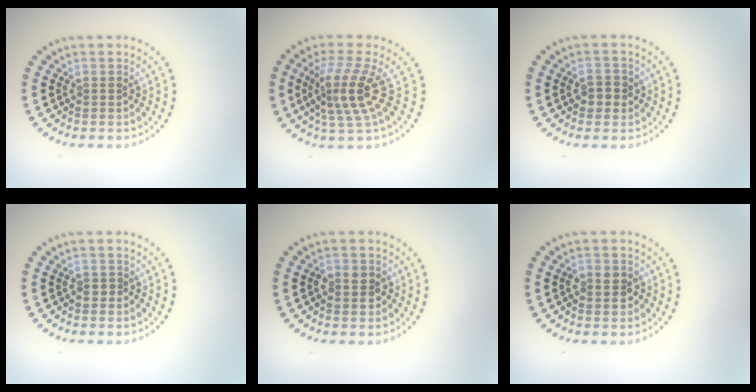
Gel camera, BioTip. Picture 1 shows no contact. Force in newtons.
{"total": 4.1, "press": 3.1, "slide": 2.8}
{"total": 1.9, "press": 1.8, "slide": 0.4}
{"total": 0.5, "press": 0.4, "slide": 0.4}
{"total": 1.9, "press": 1.8, "slide": 0.5}
{"total": 1.9, "press": 1.8, "slide": 0.5}